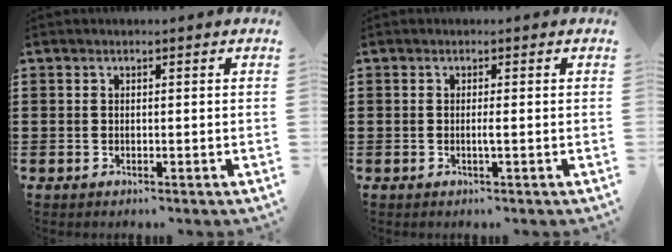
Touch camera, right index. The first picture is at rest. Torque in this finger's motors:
{"motor_torque": [0.73, 0.05, 0.02, 0.03]}